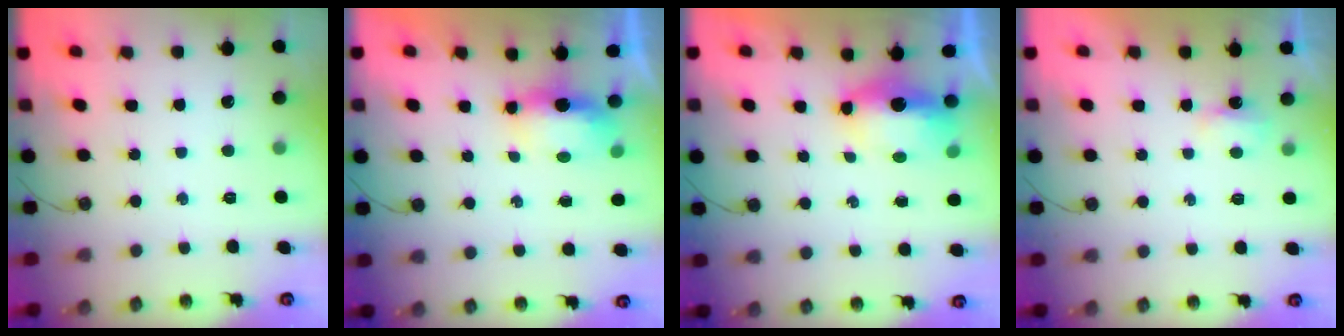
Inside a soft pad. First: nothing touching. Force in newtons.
{"total": 5.9, "press": 5.8, "slide": 0.7}
{"total": 6.7, "press": 6.7, "slide": 0.8}
{"total": 3.1, "press": 3.0, "slide": 0.6}